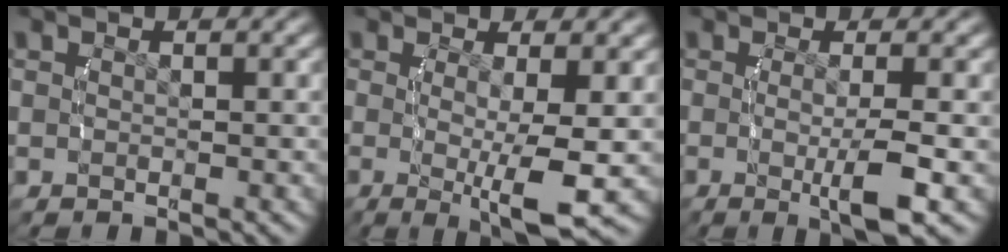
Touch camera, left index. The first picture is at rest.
{"total": 5.7, "force": [-1.2, 0.6, 5.6], "torque": [-0.090, -0.020, -0.009]}
{"total": 4.0, "force": [-1.0, 0.1, 3.9], "torque": [-0.064, -0.012, -0.013]}